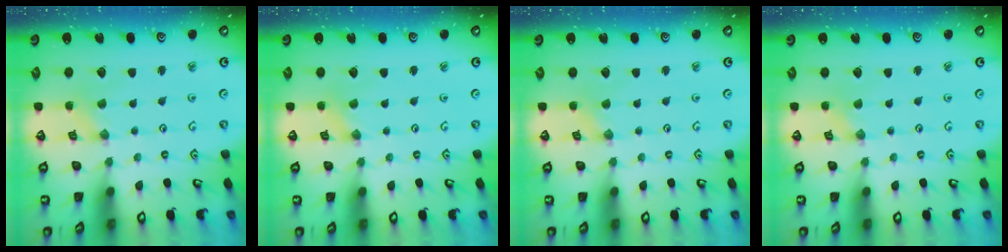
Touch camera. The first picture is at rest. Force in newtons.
{"total": 0.0}
{"total": 0.0}
{"total": 0.0}